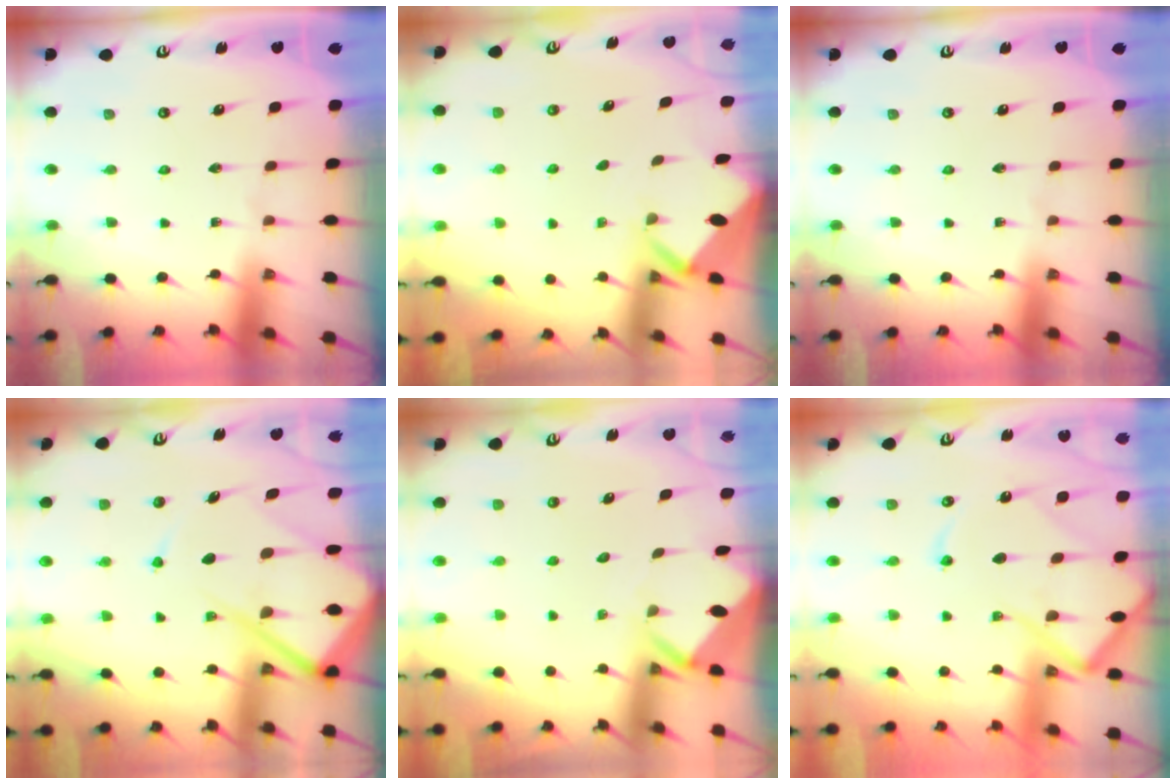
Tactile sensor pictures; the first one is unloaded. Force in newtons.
{"total": 2.0, "press": 2.0, "slide": 0.2}
{"total": 0.0}
{"total": 16.8, "press": 16.7, "slide": 1.9}
{"total": 3.6, "press": 3.6, "slide": 0.3}
{"total": 12.6, "press": 12.5, "slide": 1.3}